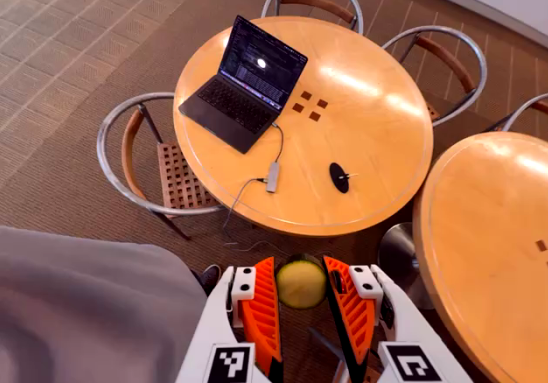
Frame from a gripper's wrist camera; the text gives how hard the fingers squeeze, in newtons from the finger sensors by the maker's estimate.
{"total": 8.1, "left": 8.0, "right": 8.1}